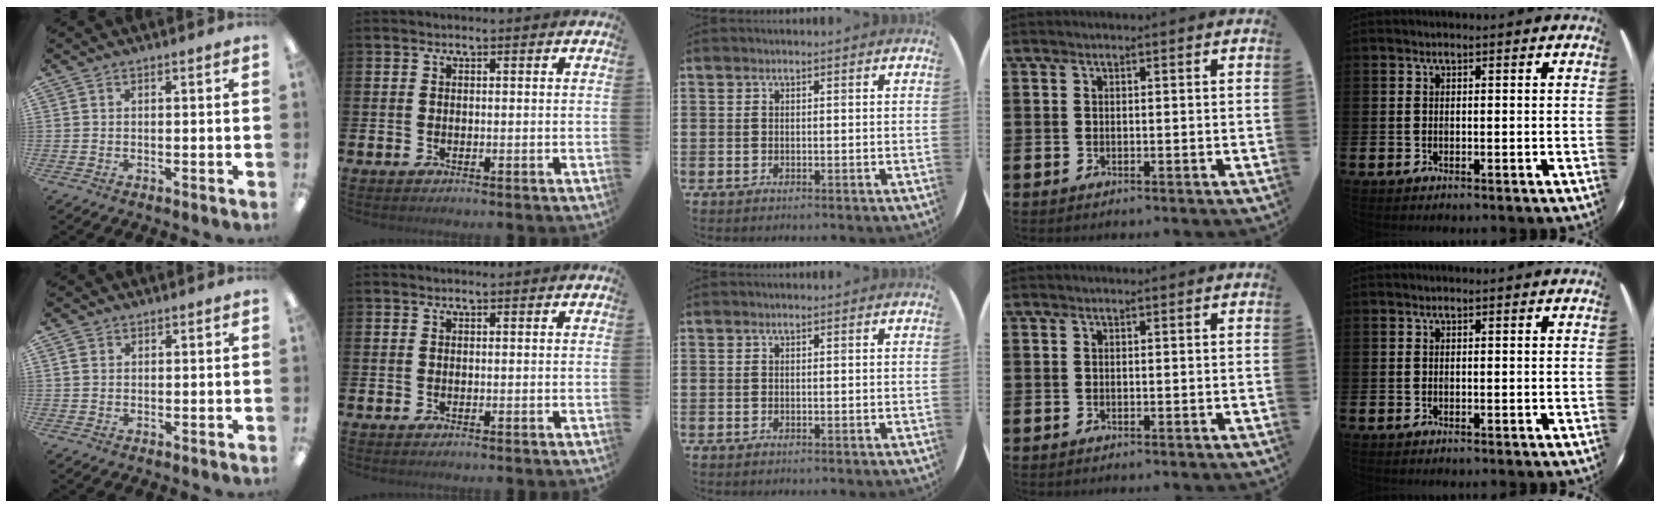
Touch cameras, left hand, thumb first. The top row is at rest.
{"thumb": {"total": 1.8, "force": [0.9, 1.5, 0.6], "torque": [-0.015, 0.003, 0.016]}}